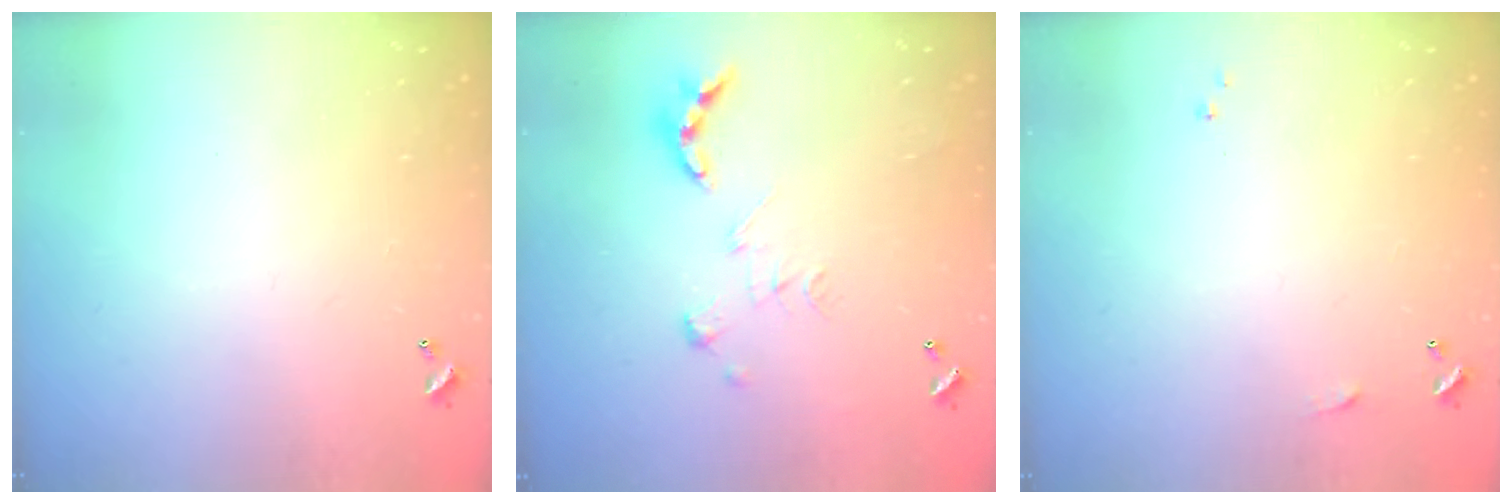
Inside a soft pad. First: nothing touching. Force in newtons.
{"total": 2.7, "press": 2.2, "slide": 1.5}
{"total": 4.2, "press": 4.2, "slide": 0.6}